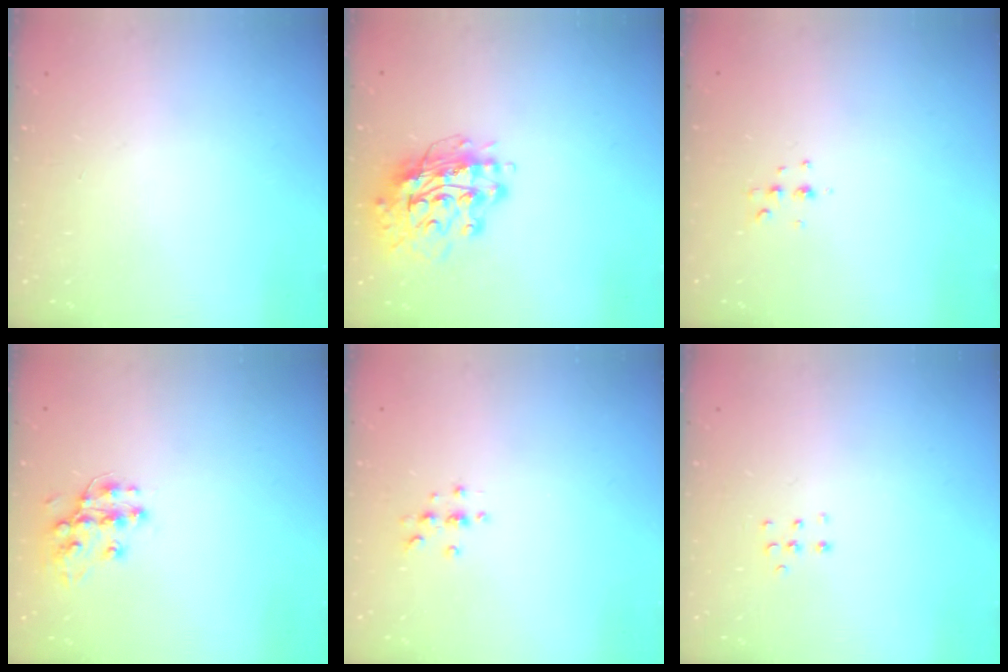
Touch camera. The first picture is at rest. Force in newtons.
{"total": 15.2, "press": 15.1, "slide": 1.6}
{"total": 3.7, "press": 3.6, "slide": 0.7}
{"total": 11.3, "press": 11.3, "slide": 0.2}
{"total": 3.0, "press": 3.0, "slide": 0.4}
{"total": 4.1, "press": 4.1, "slide": 0.5}